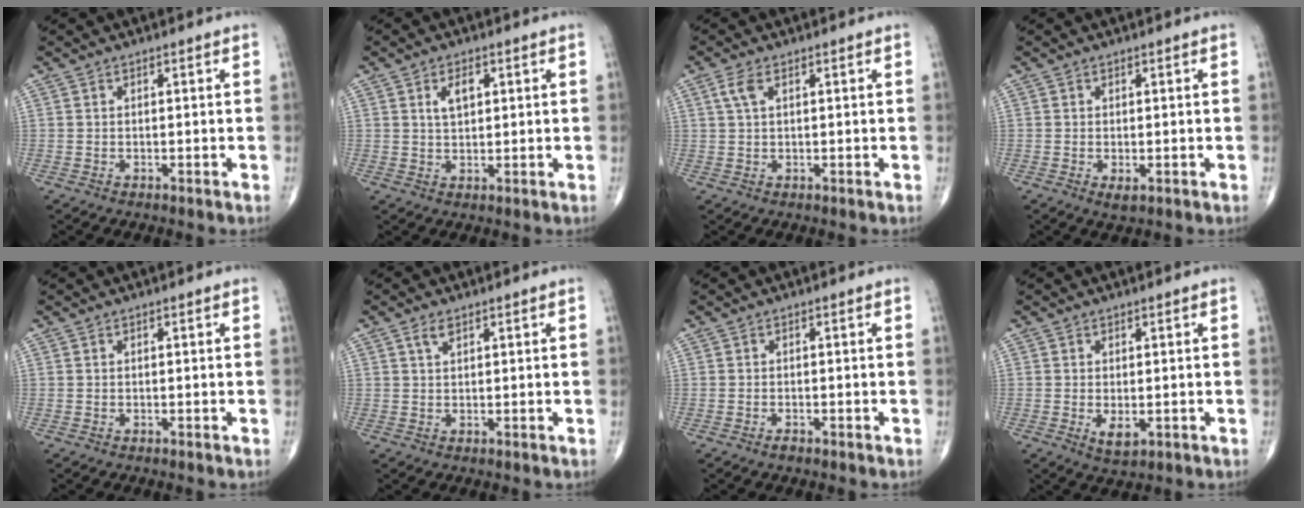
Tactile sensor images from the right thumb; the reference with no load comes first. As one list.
[{"total": 3.8, "force": [1.3, 2.1, 2.9], "torque": [-0.044, -0.004, 0.024]}, {"total": 2.7, "force": [1.1, 1.2, 2.2], "torque": [-0.054, 0.012, 0.026]}, {"total": 1.6, "force": [-0.5, 0.7, 1.4], "torque": [-0.022, -0.004, -0.004]}, {"total": 0.0}, {"total": 1.9, "force": [1.1, 0.9, 1.3], "torque": [-0.026, 0.002, 0.023]}, {"total": 0.9, "force": [-0.7, 0.3, 0.5], "torque": [-0.010, 0.003, -0.012]}, {"total": 3.0, "force": [-0.6, 1.5, 2.6], "torque": [-0.038, -0.007, -0.002]}]